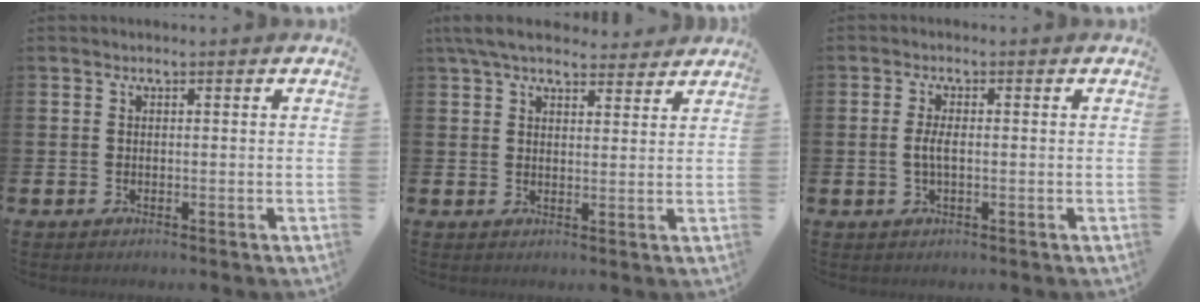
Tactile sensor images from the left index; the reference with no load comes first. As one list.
[{"total": 6.0, "force": [5.4, 1.7, 2.1], "torque": [-0.049, -0.015, 0.099]}, {"total": 2.2, "force": [-0.1, 0.8, 2.1], "torque": [-0.038, -0.005, -0.008]}]